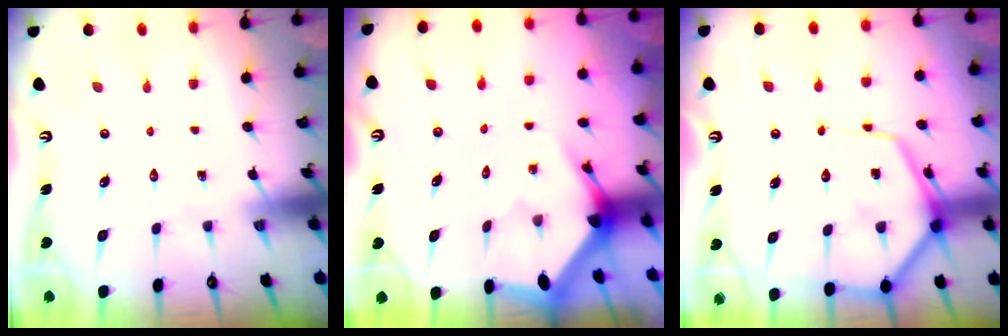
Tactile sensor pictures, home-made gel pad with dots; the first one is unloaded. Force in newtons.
{"total": 3.0, "press": 3.0, "slide": 0.2}
{"total": 10.6, "press": 10.5, "slide": 1.2}